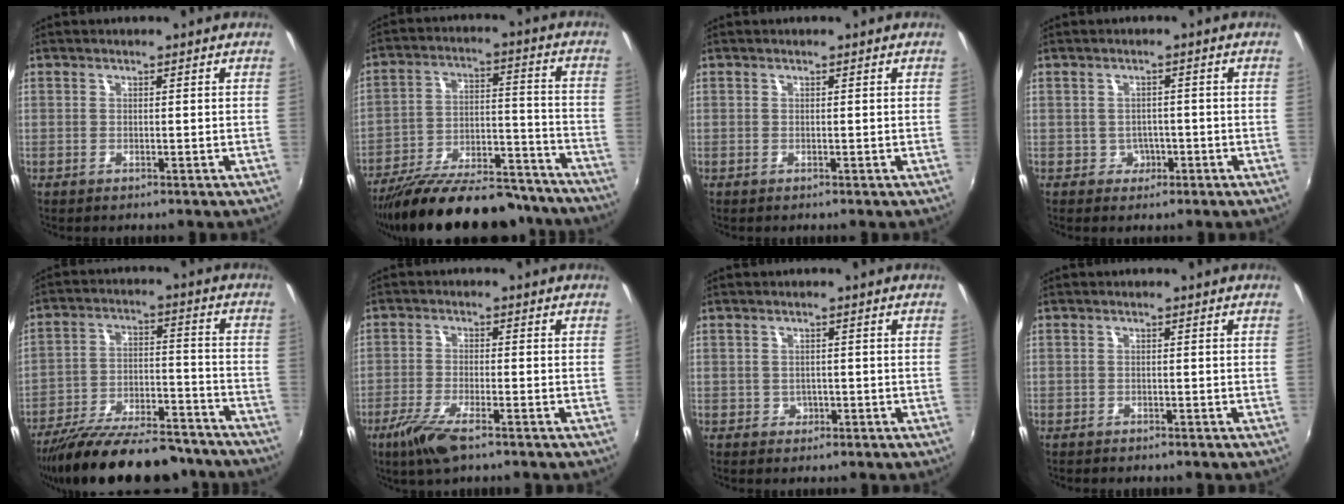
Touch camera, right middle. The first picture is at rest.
{"total": 25.2, "force": [-21.2, 7.8, 11.2], "torque": [-0.206, -0.007, -0.296]}
{"total": 0.0}
{"total": 2.6, "force": [-0.9, 2.4, 0.1], "torque": [-0.003, 0.005, -0.010]}
{"total": 23.3, "force": [-19.6, 6.8, 10.6], "torque": [-0.197, -0.020, -0.282]}
{"total": 7.0, "force": [-4.6, 1.1, 5.1], "torque": [-0.123, -0.018, -0.090]}
{"total": 1.6, "force": [-0.4, 1.5, 0.1], "torque": [-0.001, -0.001, -0.001]}
{"total": 1.1, "force": [-1.0, 0.5, 0.1], "torque": [-0.008, -0.003, -0.016]}